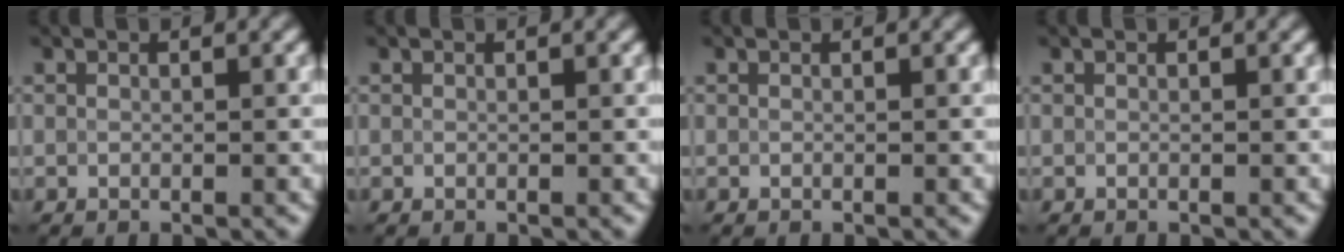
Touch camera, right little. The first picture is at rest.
{"total": 0.0}
{"total": 0.0}
{"total": 0.0}